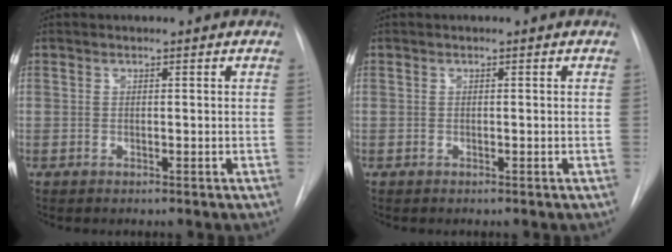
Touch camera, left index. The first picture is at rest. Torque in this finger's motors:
{"motor_torque": [0.00, 0.00, 0.00, 0.00]}